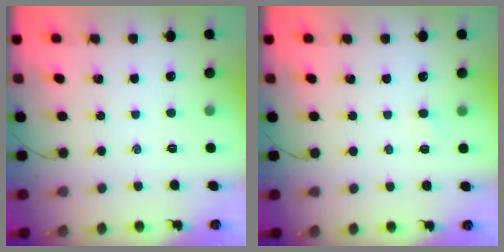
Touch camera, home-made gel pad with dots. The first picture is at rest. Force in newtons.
{"total": 1.4, "press": 1.3, "slide": 0.4}